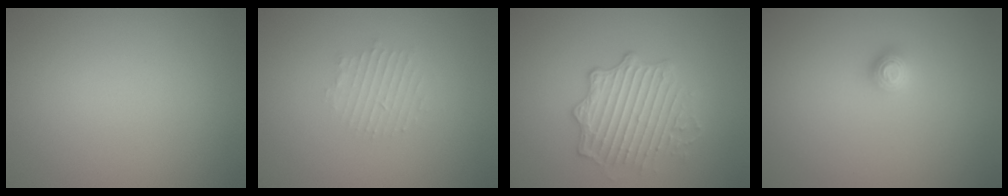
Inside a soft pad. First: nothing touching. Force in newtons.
{"total": 1.8, "press": 1.7, "slide": 0.4}
{"total": 4.0, "press": 3.8, "slide": 1.2}
{"total": 1.2, "press": 1.1, "slide": 0.2}